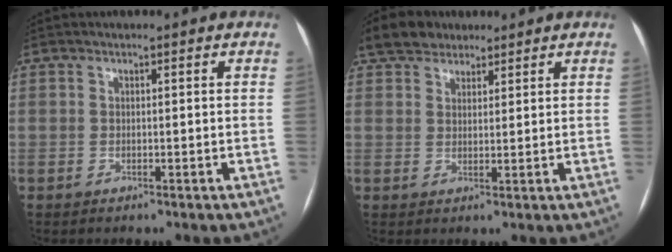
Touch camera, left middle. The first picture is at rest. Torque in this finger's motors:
{"motor_torque": [0.35, -0.38, 0.00, 0.00]}